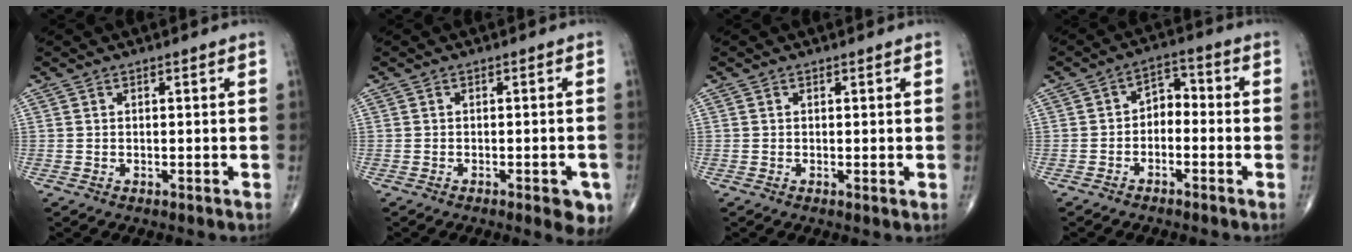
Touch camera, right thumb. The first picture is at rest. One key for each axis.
{"total": 4.9, "fx": -2.4, "fy": 1.7, "fz": 4.0, "tx": -0.034, "ty": 0.003, "tz": -0.027}
{"total": 0.6, "fx": 0.1, "fy": 0.2, "fz": 0.6, "tx": -0.014, "ty": -0.004, "tz": -0.001}
{"total": 4.7, "fx": -1.5, "fy": 3.3, "fz": 3.1, "tx": -0.032, "ty": 0.034, "tz": -0.038}